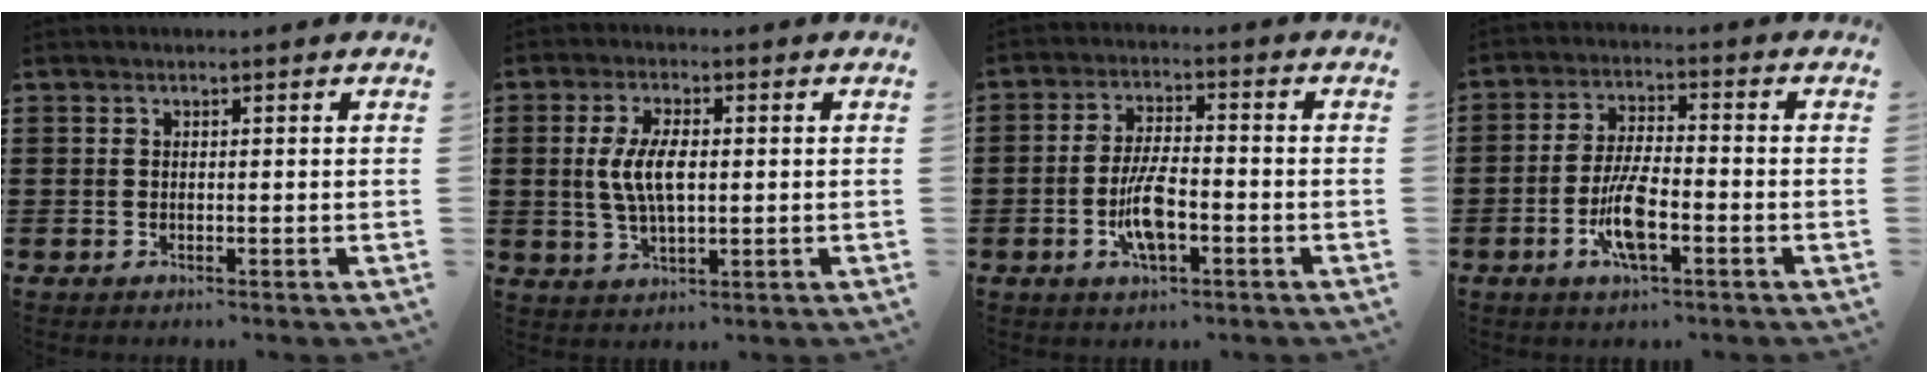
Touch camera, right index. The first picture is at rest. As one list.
[{"total": 6.3, "force": [0.3, 2.6, 5.7], "torque": [-0.126, 0.003, -0.001]}, {"total": 7.4, "force": [-2.3, 2.4, 6.6], "torque": [-0.143, -0.007, -0.048]}, {"total": 7.9, "force": [-2.9, 2.2, 7.0], "torque": [-0.155, -0.012, -0.059]}]